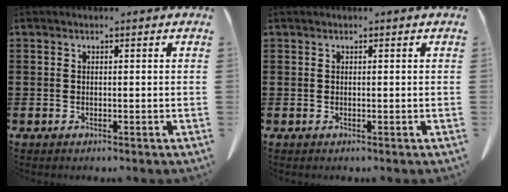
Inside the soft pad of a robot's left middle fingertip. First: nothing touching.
{"total": 0.0}